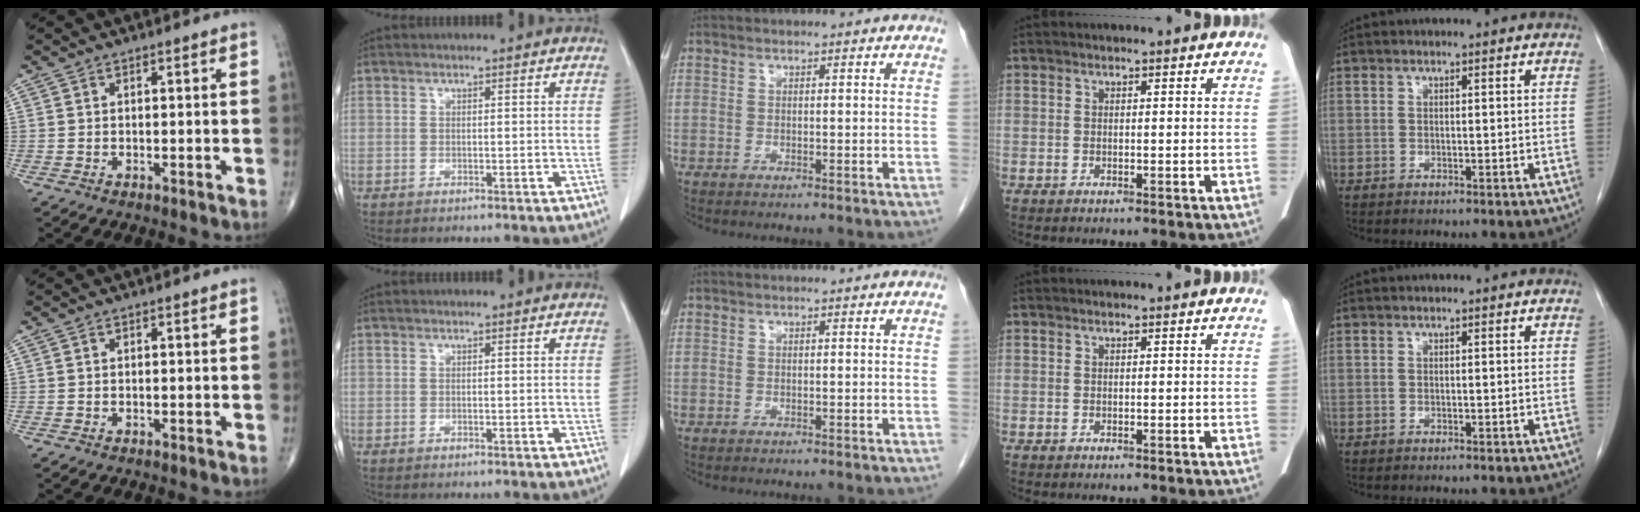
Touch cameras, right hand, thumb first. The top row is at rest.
{}